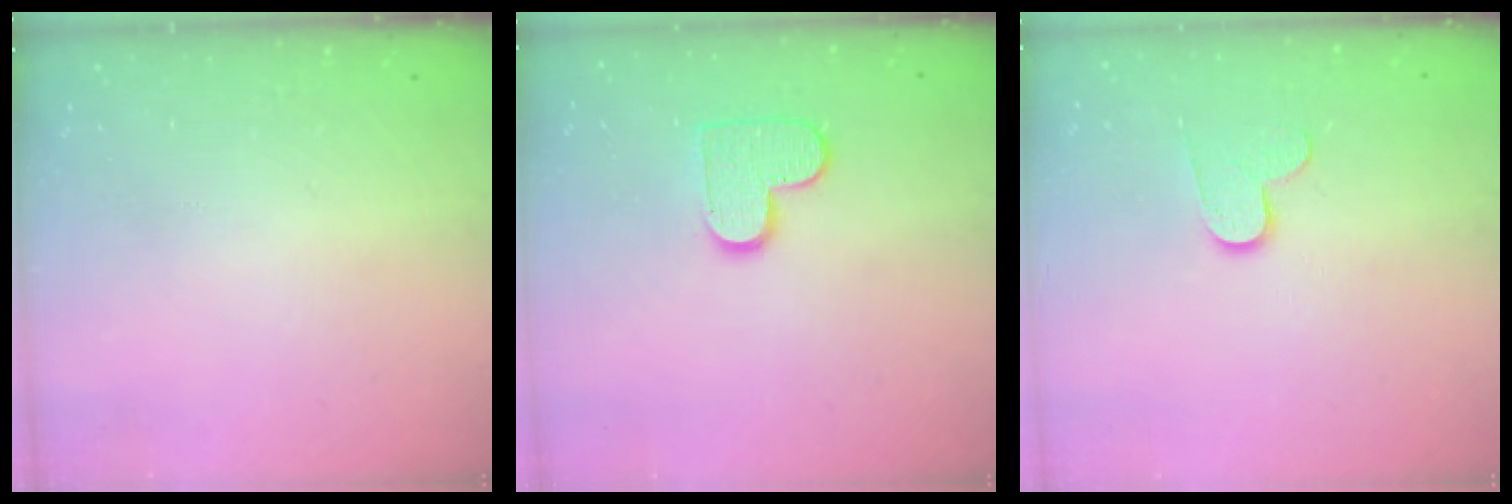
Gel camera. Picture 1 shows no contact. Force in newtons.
{"total": 10.0, "press": 10.0, "slide": 0.6}
{"total": 7.1, "press": 7.1, "slide": 0.5}